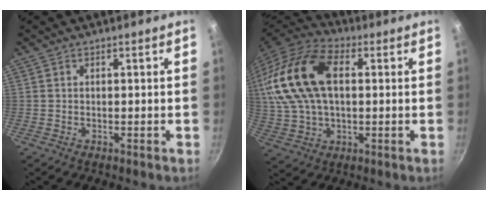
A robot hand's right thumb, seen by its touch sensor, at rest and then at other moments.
{"total": 20.1, "force": [3.9, 12.1, 15.6], "torque": [-0.305, 0.021, 0.064]}